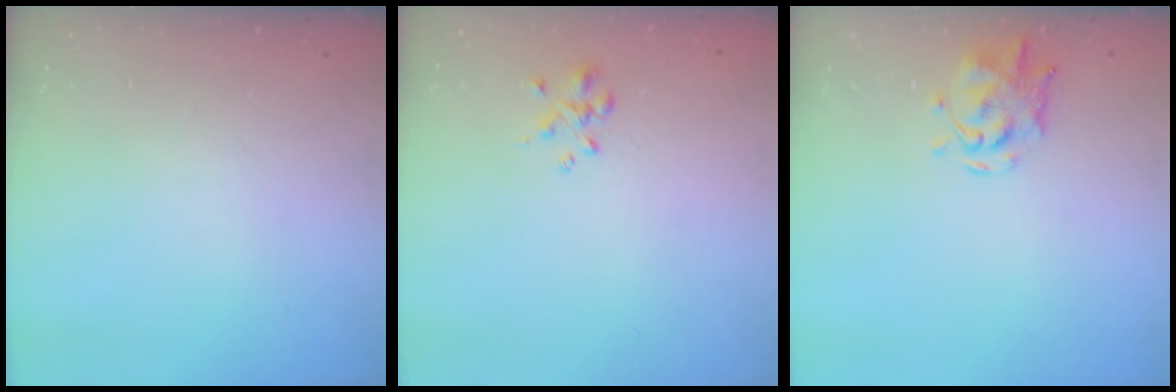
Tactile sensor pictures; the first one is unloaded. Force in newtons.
{"total": 1.0, "press": 0.9, "slide": 0.4}
{"total": 1.8, "press": 1.8, "slide": 0.4}